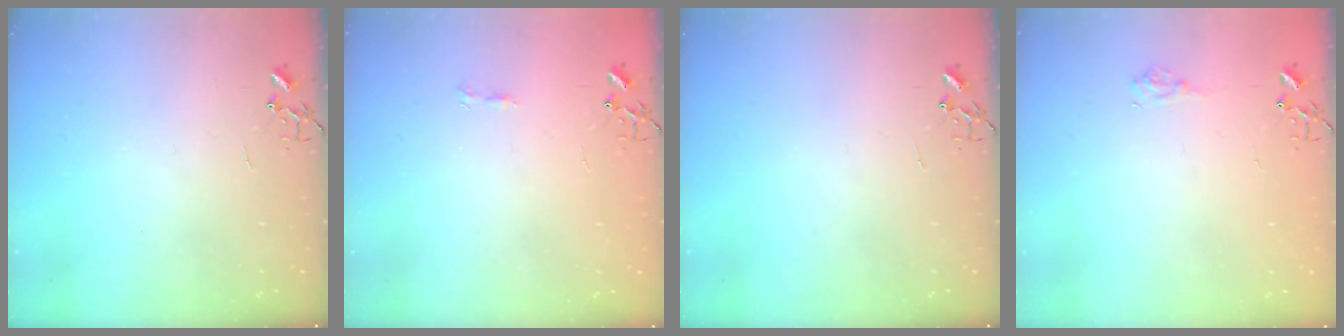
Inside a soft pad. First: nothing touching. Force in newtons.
{"total": 5.0, "press": 4.9, "slide": 0.6}
{"total": 0.0}
{"total": 5.9, "press": 5.9, "slide": 0.6}